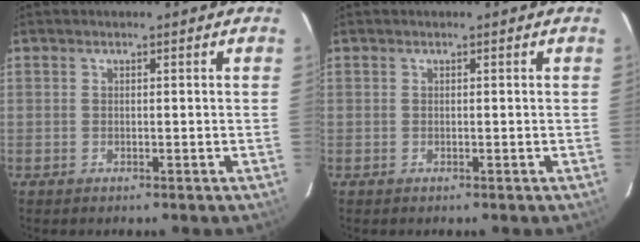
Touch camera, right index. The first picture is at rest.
{"total": 0.0}